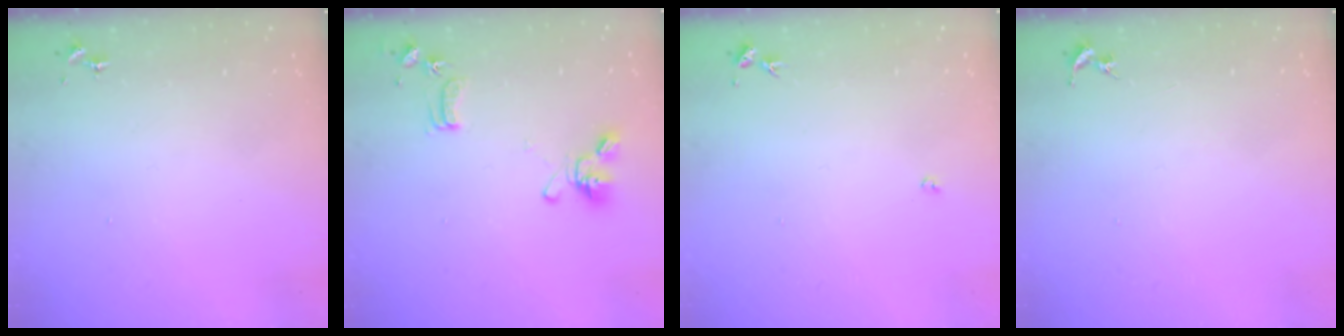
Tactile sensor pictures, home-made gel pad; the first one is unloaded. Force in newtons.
{"total": 13.7, "press": 13.6, "slide": 2.1}
{"total": 2.7, "press": 2.7, "slide": 0.5}
{"total": 0.0}